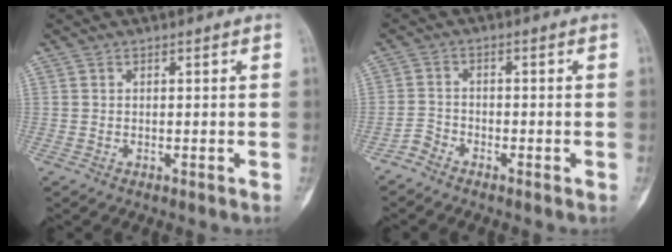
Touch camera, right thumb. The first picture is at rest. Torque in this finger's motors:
{"motor_torque": [4.23, 0.77, -0.12, -0.46, 0.04]}